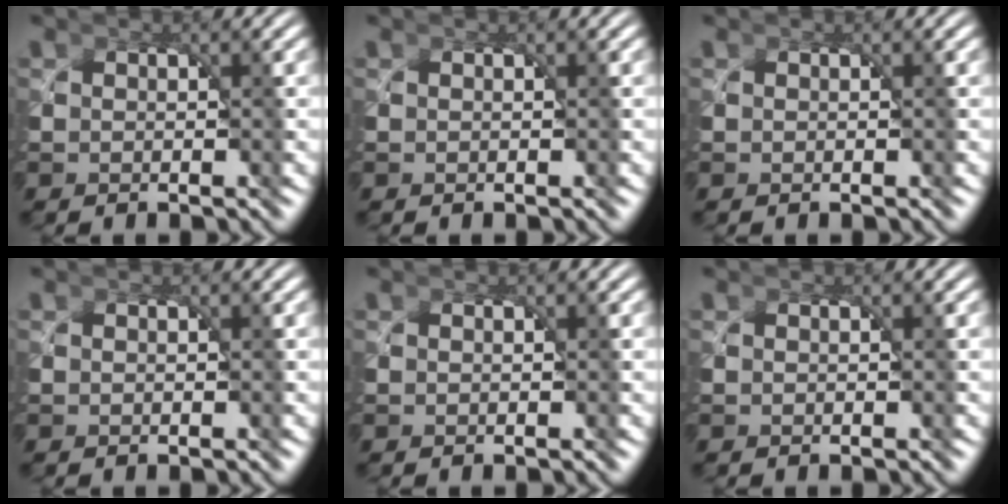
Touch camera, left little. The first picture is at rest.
{"total": 0.0}
{"total": 0.0}
{"total": 0.0}
{"total": 0.0}
{"total": 0.0}